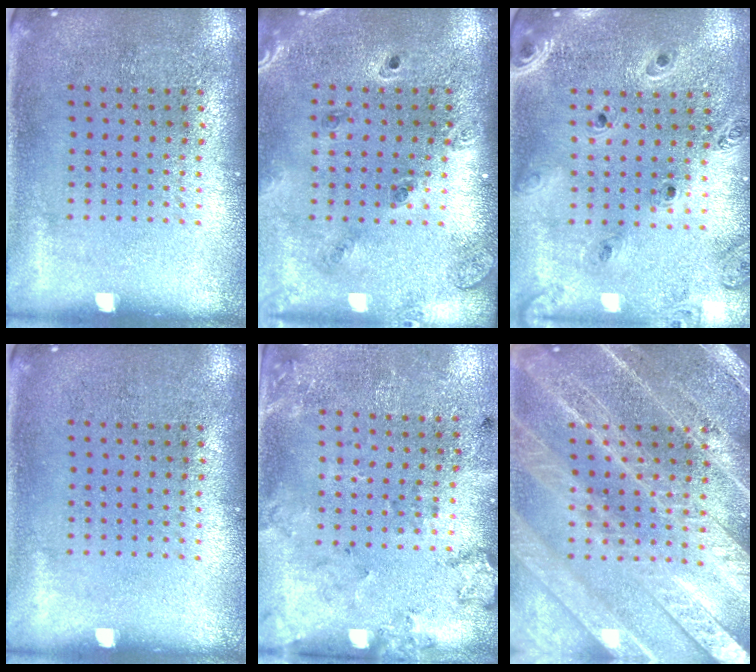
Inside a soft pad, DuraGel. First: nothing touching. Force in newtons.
{"total": 1.4, "press": 1.3, "slide": 0.3}
{"total": 1.3, "press": 1.3, "slide": 0.1}
{"total": 0.0}
{"total": 2.0, "press": 1.3, "slide": 1.5}
{"total": 4.0, "press": 3.9, "slide": 0.6}